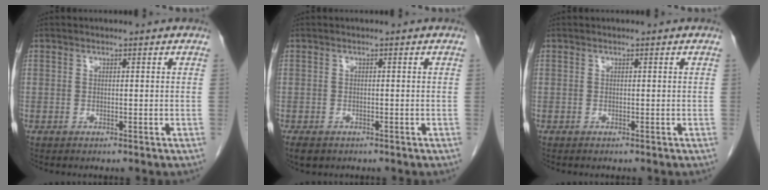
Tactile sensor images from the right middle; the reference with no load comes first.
{"total": 3.9, "force": [-2.7, 2.2, 1.7], "torque": [-0.028, -0.006, -0.038]}
{"total": 0.0}